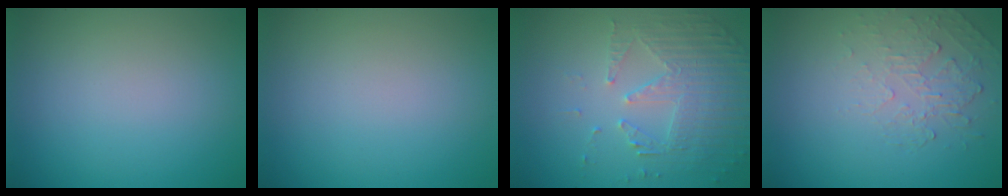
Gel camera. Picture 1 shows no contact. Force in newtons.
{"total": 0.0}
{"total": 5.3, "press": 3.7, "slide": 3.8}
{"total": 2.1, "press": 0.9, "slide": 1.9}